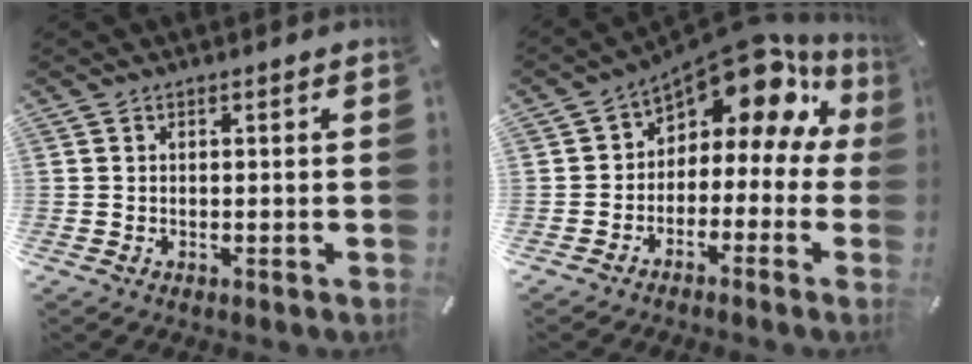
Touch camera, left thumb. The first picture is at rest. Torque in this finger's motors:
{"motor_torque": [2.17, 2.48, 1.16, 0.74, 0.04]}